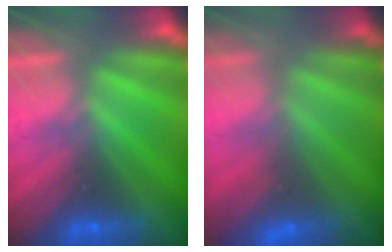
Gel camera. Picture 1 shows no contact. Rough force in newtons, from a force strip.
{"total": 2.7}